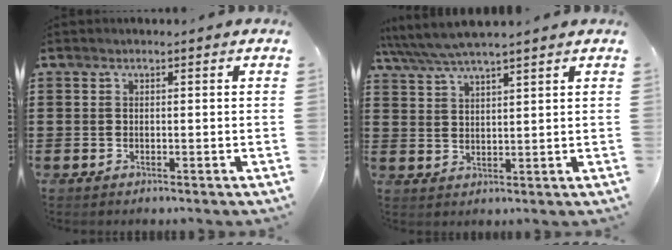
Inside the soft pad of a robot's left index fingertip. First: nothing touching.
{"total": 4.6, "force": [4.0, 0.2, 2.2], "torque": [-0.054, -0.014, 0.071]}